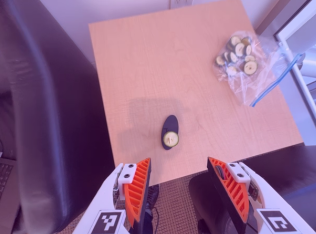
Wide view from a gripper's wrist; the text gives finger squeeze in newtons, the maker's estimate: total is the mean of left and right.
{"total": 0.0}